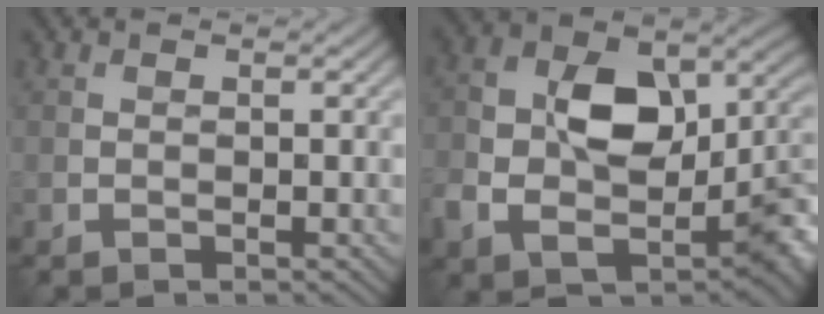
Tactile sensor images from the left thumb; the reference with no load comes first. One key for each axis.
{"total": 14.2, "fx": -1.7, "fy": 9.6, "fz": 10.4, "tx": -0.168, "ty": -0.013, "tz": -0.031}